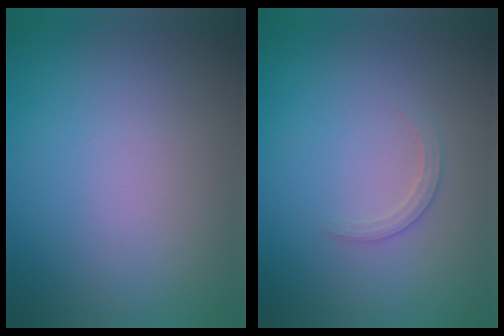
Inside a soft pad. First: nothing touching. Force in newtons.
{"total": 1.3, "press": 1.3, "slide": 0.1}